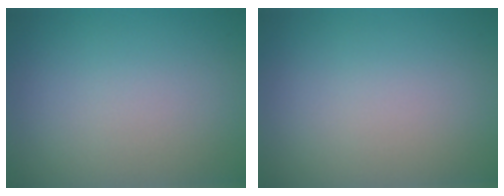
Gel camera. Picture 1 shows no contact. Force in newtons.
{"total": 0.0}